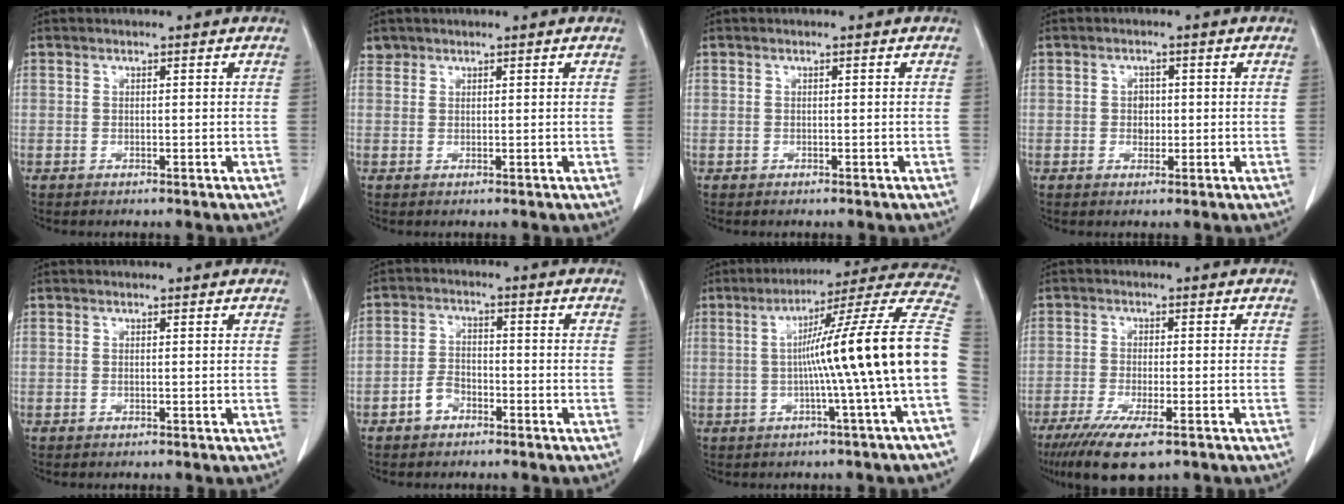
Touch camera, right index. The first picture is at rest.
{"total": 1.2, "force": [1.0, 0.6, -0.2], "torque": [0.010, 0.008, 0.017]}
{"total": 0.0}
{"total": 2.0, "force": [-0.1, 1.6, 1.1], "torque": [-0.015, 0.004, 0.000]}
{"total": 0.0}
{"total": 3.7, "force": [-2.3, 2.2, 1.9], "torque": [-0.039, 0.011, -0.041]}
{"total": 18.8, "force": [-1.4, -2.4, 18.5], "torque": [-0.240, 0.026, -0.033]}
{"total": 9.6, "force": [-6.3, 1.5, 7.0], "torque": [-0.120, -0.025, -0.099]}